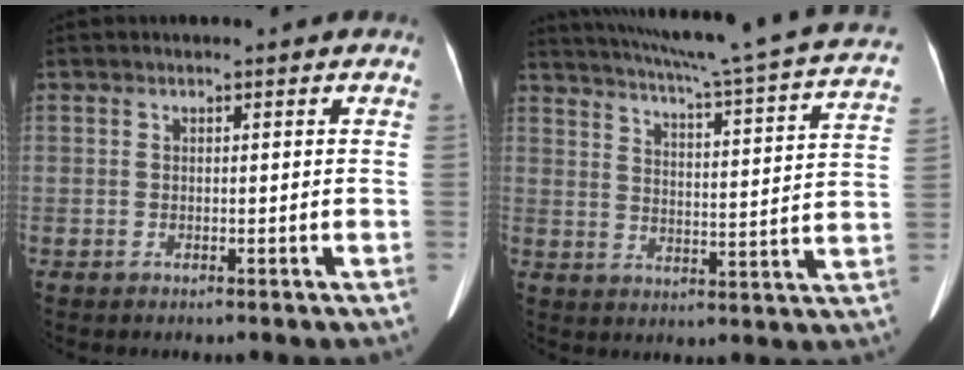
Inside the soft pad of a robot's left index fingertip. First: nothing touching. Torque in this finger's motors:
{"motor_torque": [1.11, -1.03, 0.01, 0.06]}